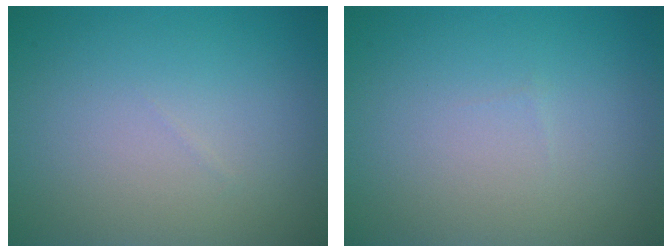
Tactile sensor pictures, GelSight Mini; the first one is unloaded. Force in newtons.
{"total": 0.0}